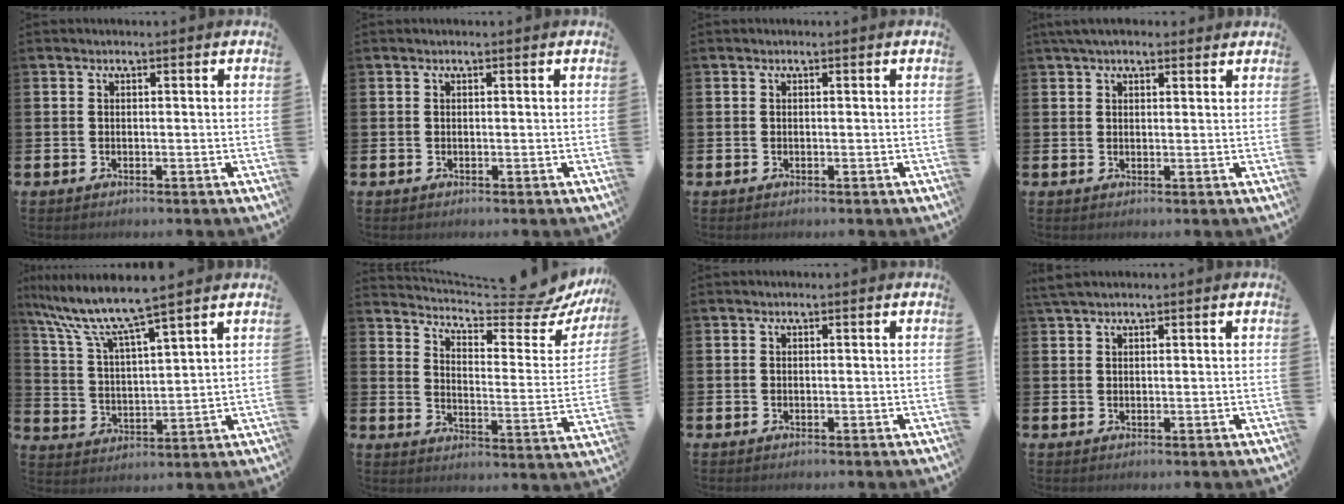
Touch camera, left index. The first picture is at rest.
{"total": 0.0}
{"total": 0.0}
{"total": 3.2, "force": [2.7, 1.2, 1.4], "torque": [-0.030, 0.000, 0.049]}
{"total": 8.2, "force": [7.2, 0.5, 4.0], "torque": [-0.107, -0.039, 0.121]}
{"total": 8.1, "force": [7.0, 1.6, 3.7], "torque": [-0.072, -0.062, 0.111]}
{"total": 0.0}
{"total": 1.8, "force": [1.5, 0.3, 0.8], "torque": [-0.015, 0.003, 0.028]}